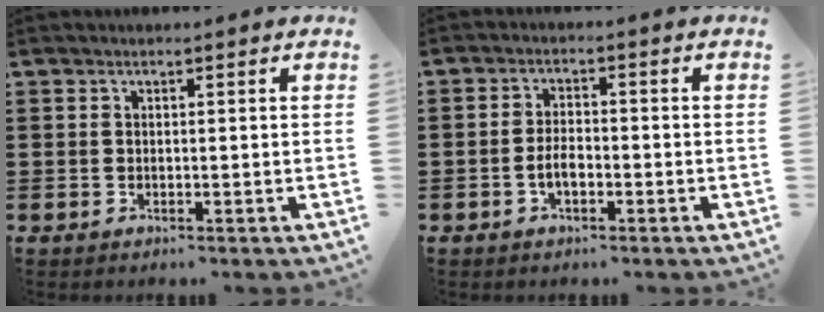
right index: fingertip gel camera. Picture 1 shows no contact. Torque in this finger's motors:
{"motor_torque": [1.07, 1.07, 0.06, 0.00]}